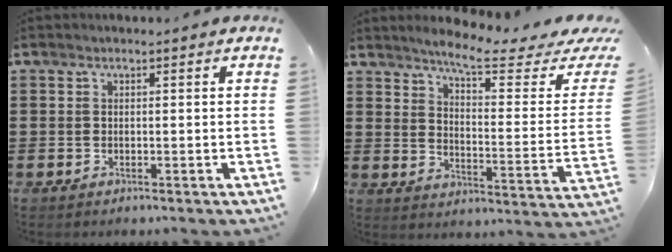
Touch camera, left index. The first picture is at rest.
{"total": 6.2, "force": [5.0, 0.1, 3.7], "torque": [-0.079, -0.038, 0.076]}